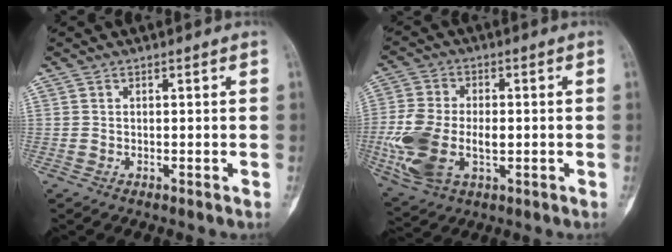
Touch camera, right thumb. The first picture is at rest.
{"total": 14.4, "force": [-2.4, 8.9, 11.1], "torque": [-0.236, 0.004, -0.036]}